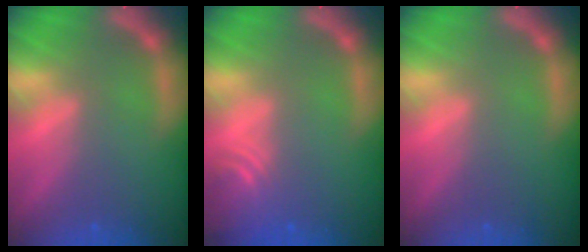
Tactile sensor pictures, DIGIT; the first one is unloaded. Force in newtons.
{"total": 4.0}
{"total": 0.0}